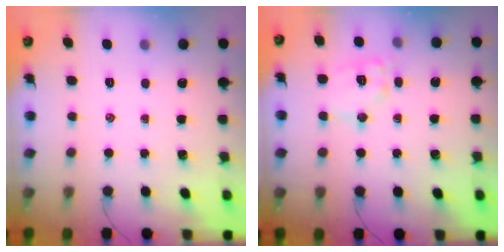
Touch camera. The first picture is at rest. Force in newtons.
{"total": 11.3, "press": 11.3, "slide": 1.0}